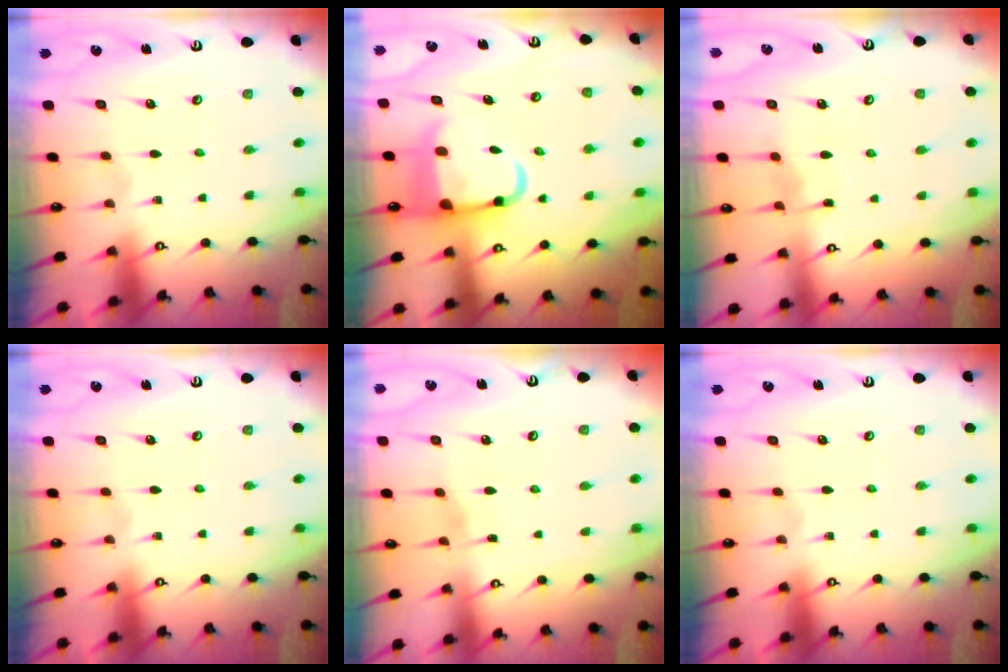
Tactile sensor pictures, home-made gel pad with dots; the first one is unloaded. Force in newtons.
{"total": 9.0, "press": 8.7, "slide": 2.4}
{"total": 5.5, "press": 5.5, "slide": 0.7}
{"total": 0.0}
{"total": 2.8, "press": 2.8, "slide": 0.4}
{"total": 0.0}